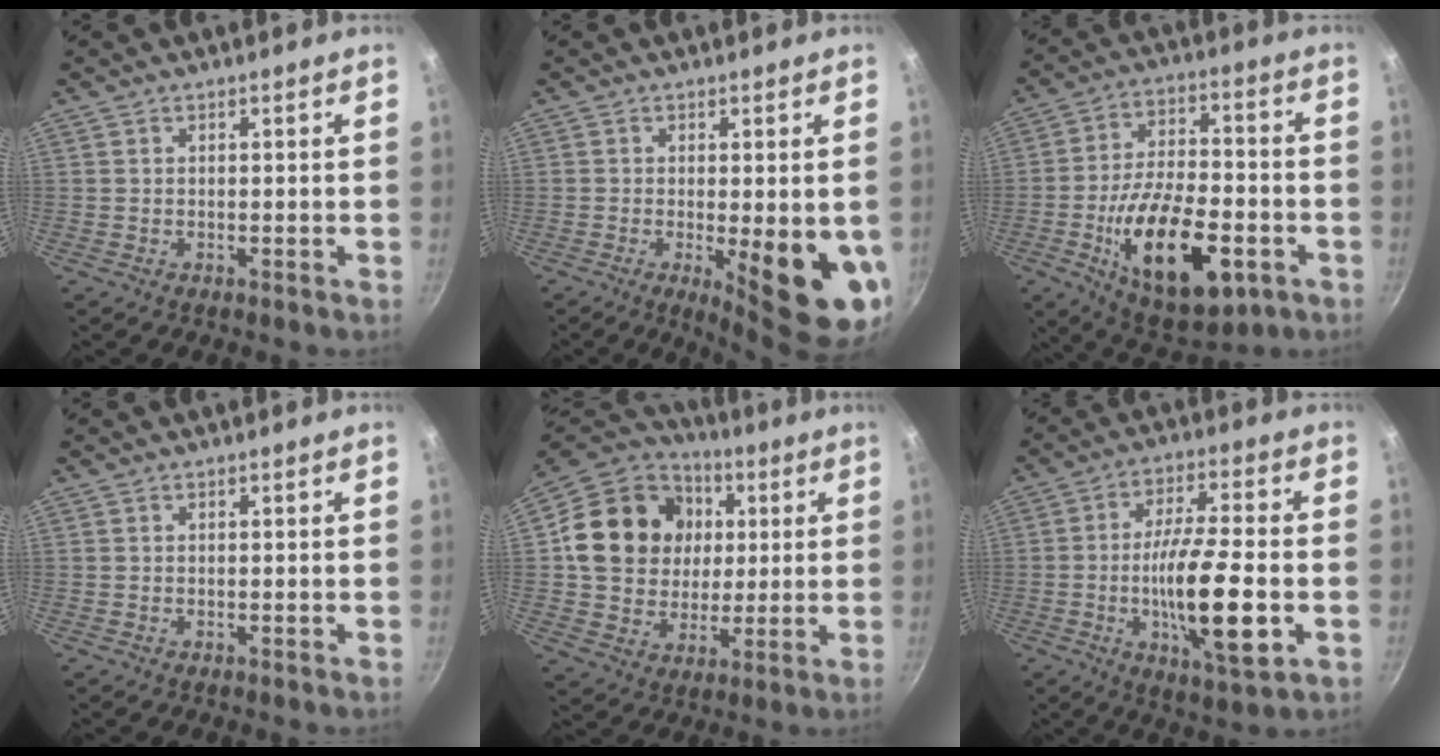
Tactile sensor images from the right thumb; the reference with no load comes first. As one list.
[{"total": 13.0, "force": [-2.1, 3.4, 12.3], "torque": [-0.144, -0.019, -0.017]}, {"total": 21.7, "force": [-7.0, 10.5, 17.7], "torque": [-0.277, 0.025, -0.103]}, {"total": 0.0}, {"total": 19.9, "force": [3.5, 16.8, 10.1], "torque": [-0.159, 0.015, 0.059]}, {"total": 17.0, "force": [-3.7, 4.3, 16.1], "torque": [-0.280, 0.009, -0.065]}]